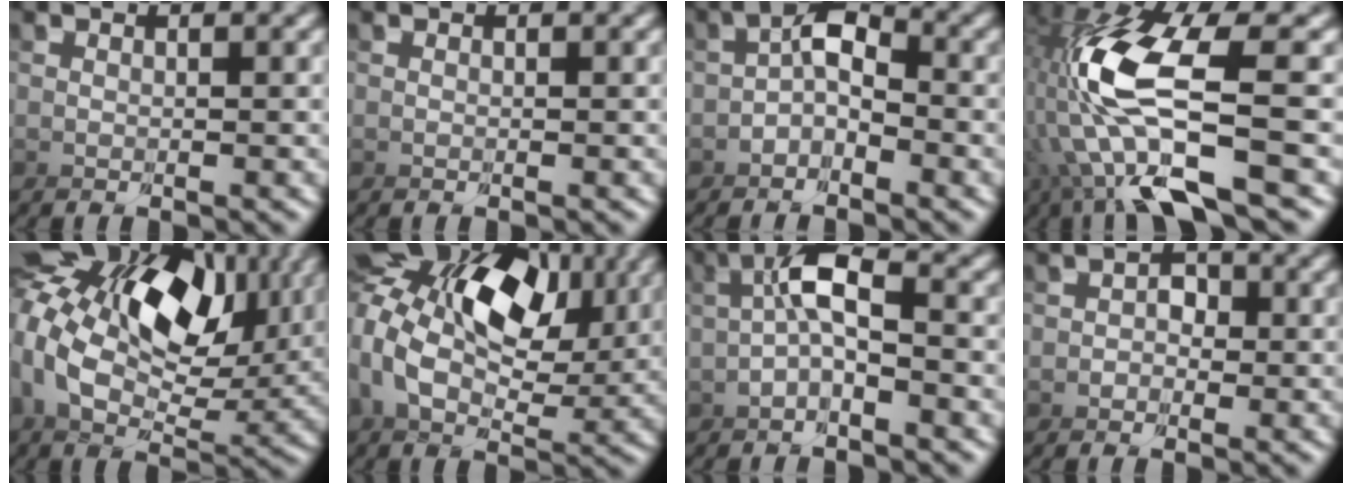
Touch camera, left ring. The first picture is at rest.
{"total": 0.0}
{"total": 4.6, "force": [-1.9, 3.9, 1.4], "torque": [-0.056, -0.020, -0.033]}
{"total": 6.4, "force": [-0.9, 2.4, 5.9], "torque": [-0.187, 0.005, -0.010]}
{"total": 13.6, "force": [2.7, 9.1, 9.7], "torque": [-0.152, 0.030, 0.019]}
{"total": 11.3, "force": [2.6, 8.6, 7.0], "torque": [-0.125, 0.012, 0.021]}
{"total": 4.2, "force": [-0.7, 3.1, 2.7], "torque": [-0.078, -0.003, -0.016]}
{"total": 3.4, "force": [-0.1, 3.4, 0.0], "torque": [-0.026, -0.018, -0.002]}